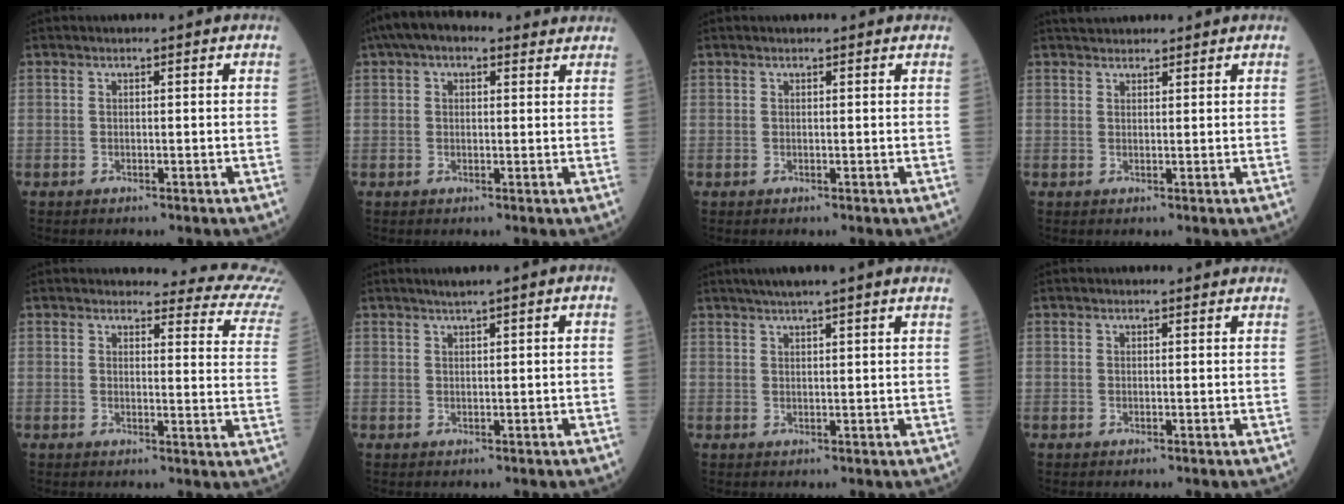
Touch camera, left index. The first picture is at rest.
{"total": 8.1, "force": [5.7, 3.6, 4.4], "torque": [-0.070, 0.050, 0.084]}
{"total": 1.5, "force": [1.3, 0.6, 0.3], "torque": [-0.008, 0.008, 0.009]}
{"total": 5.2, "force": [4.8, 1.5, 1.4], "torque": [-0.013, 0.035, 0.069]}
{"total": 13.2, "force": [12.8, 2.4, 2.3], "torque": [0.012, -0.081, 0.098]}
{"total": 2.0, "force": [1.1, 0.0, 1.7], "torque": [-0.032, 0.011, 0.020]}
{"total": 5.9, "force": [4.7, -0.5, 3.5], "torque": [-0.056, 0.027, 0.072]}
{"total": 0.6, "force": [0.5, 0.4, 0.0], "torque": [-0.009, -0.001, 0.003]}